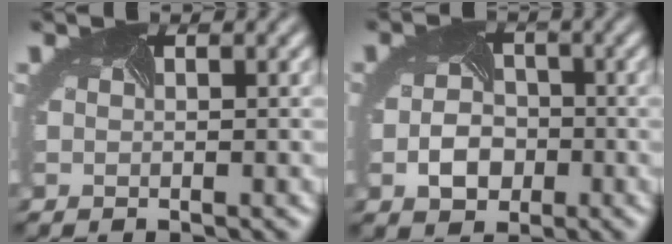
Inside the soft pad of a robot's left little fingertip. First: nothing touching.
{"total": 3.5, "force": [-1.5, 2.6, 1.8], "torque": [-0.042, -0.005, -0.022]}